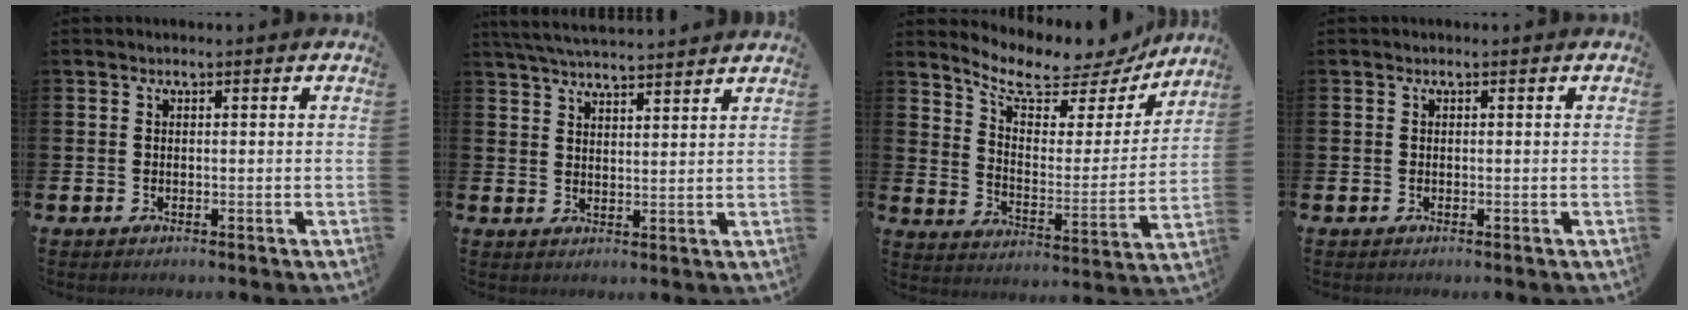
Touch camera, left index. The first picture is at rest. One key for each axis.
{"total": 5.1, "fx": 5.0, "fy": -0.1, "fz": 0.9, "tx": -0.028, "ty": -0.027, "tz": 0.089}
{"total": 8.2, "fx": 7.4, "fy": 2.5, "fz": 2.7, "tx": -0.078, "ty": -0.058, "tz": 0.123}
{"total": 0.0}